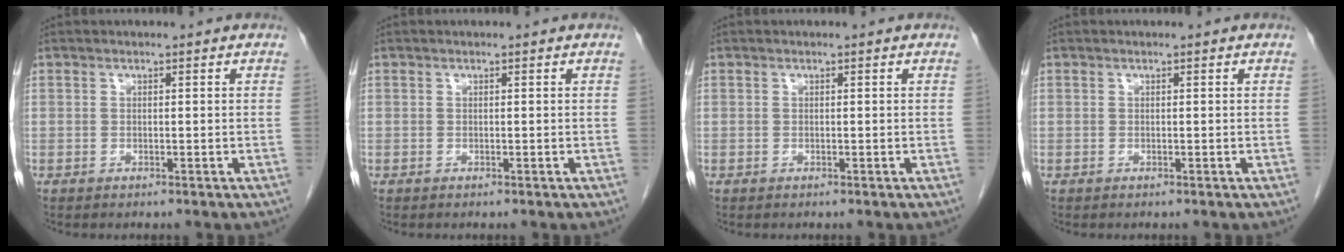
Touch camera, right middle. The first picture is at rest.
{"total": 0.0}
{"total": 0.0}
{"total": 0.0}